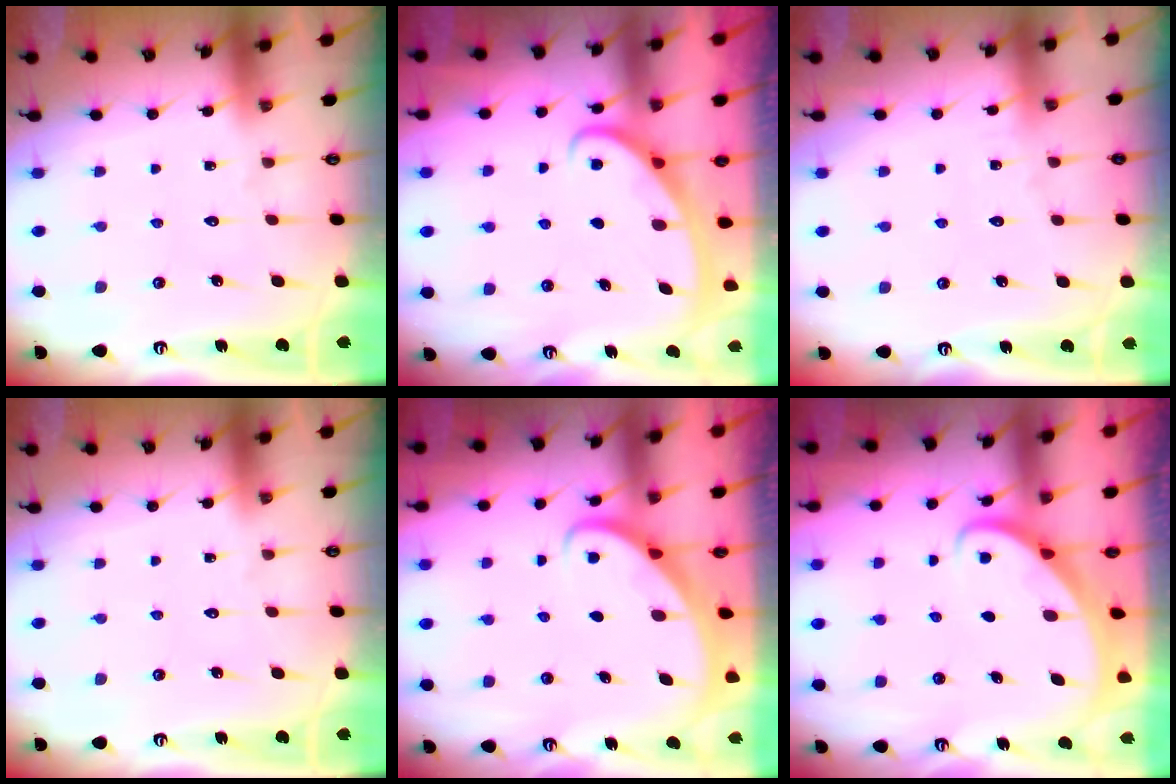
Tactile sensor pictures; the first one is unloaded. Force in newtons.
{"total": 2.8, "press": 2.7, "slide": 0.3}
{"total": 3.0, "press": 2.9, "slide": 0.3}
{"total": 0.0}
{"total": 2.8, "press": 2.8, "slide": 0.2}
{"total": 2.3, "press": 2.3, "slide": 0.3}